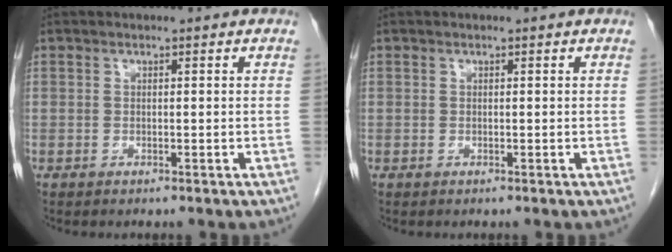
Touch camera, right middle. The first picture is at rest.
{"total": 0.0}